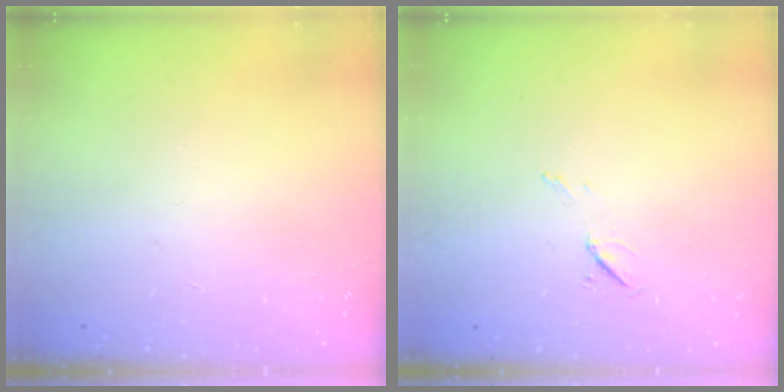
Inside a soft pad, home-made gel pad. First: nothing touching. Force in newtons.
{"total": 5.0, "press": 4.6, "slide": 1.9}